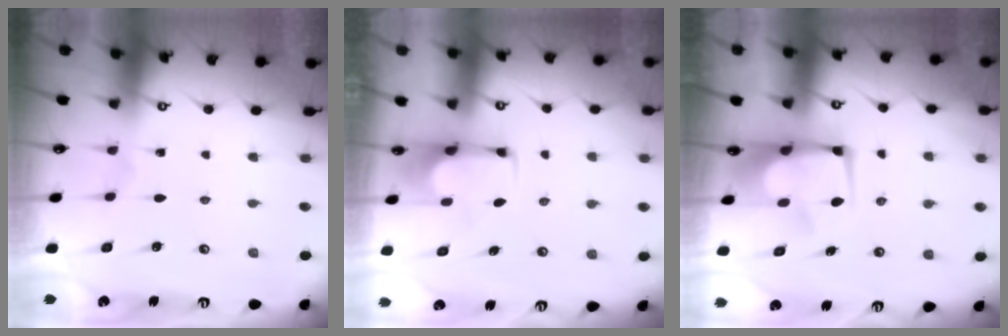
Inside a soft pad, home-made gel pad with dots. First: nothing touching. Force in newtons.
{"total": 2.4, "press": 2.2, "slide": 1.1}
{"total": 2.9, "press": 2.8, "slide": 0.8}